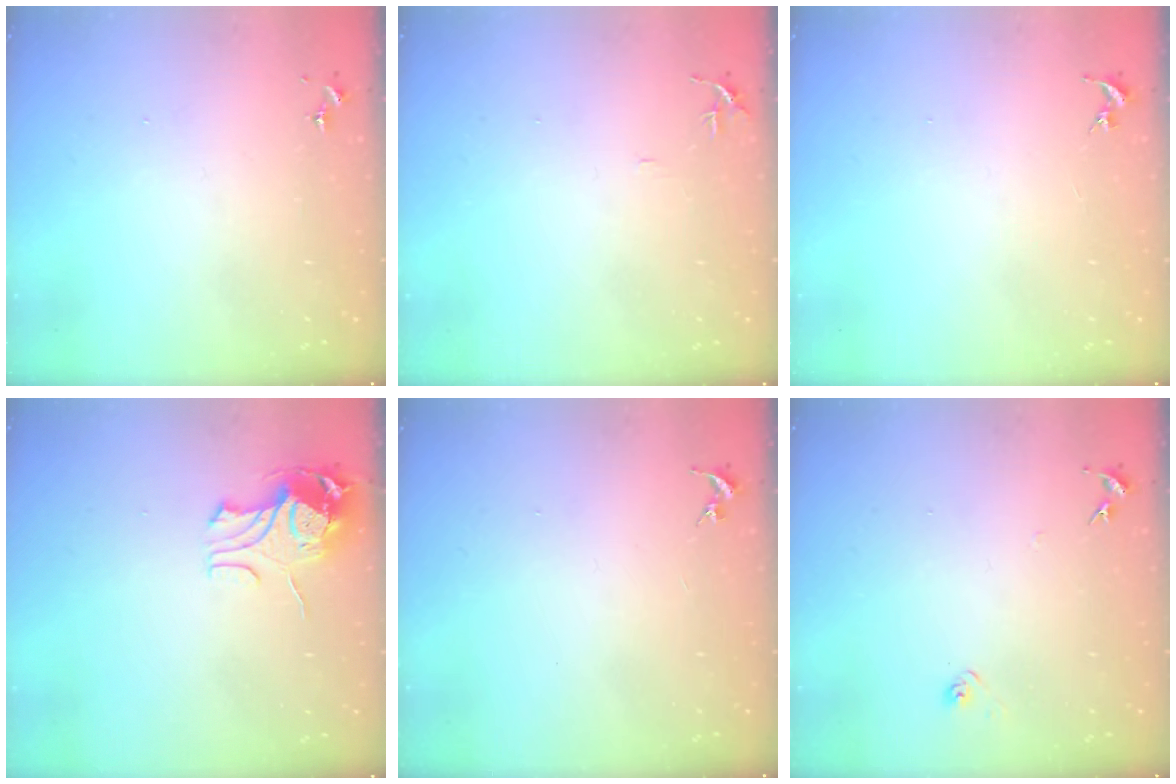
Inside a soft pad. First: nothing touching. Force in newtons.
{"total": 4.7, "press": 4.7, "slide": 0.5}
{"total": 0.0}
{"total": 10.8, "press": 10.8, "slide": 1.2}
{"total": 0.0}
{"total": 5.0, "press": 5.0, "slide": 0.7}